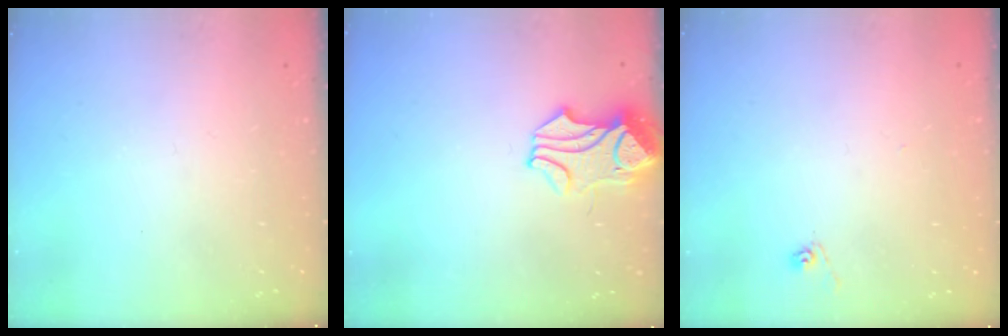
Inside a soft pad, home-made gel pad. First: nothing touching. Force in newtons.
{"total": 1.3, "press": 0.2, "slide": 1.3}
{"total": 3.9, "press": 3.9, "slide": 0.2}